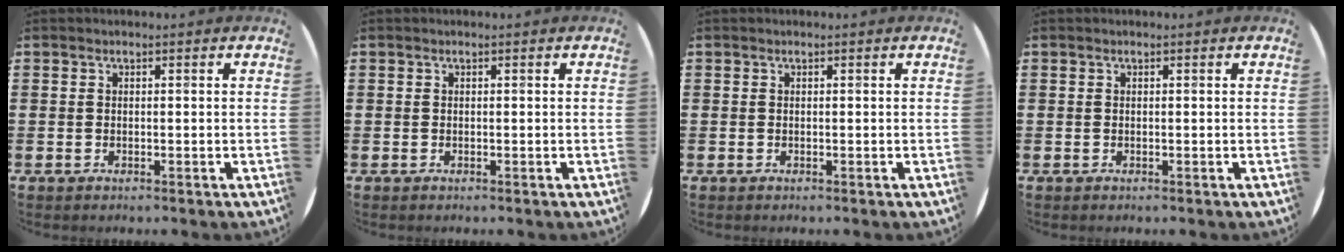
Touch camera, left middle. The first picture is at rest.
{"total": 0.0}
{"total": 0.0}
{"total": 0.0}